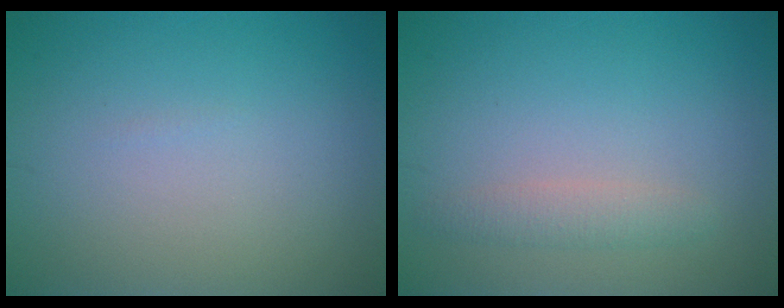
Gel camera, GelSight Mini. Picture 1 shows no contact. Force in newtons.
{"total": 1.6, "press": 1.6, "slide": 0.0}